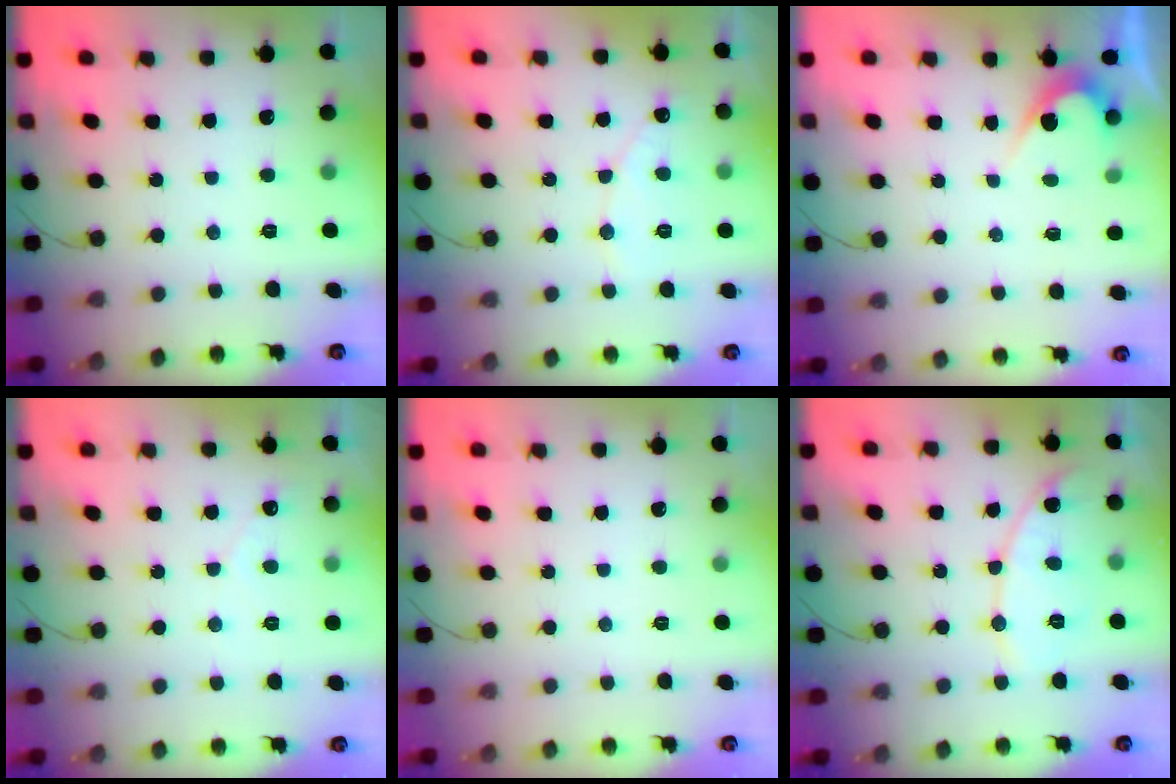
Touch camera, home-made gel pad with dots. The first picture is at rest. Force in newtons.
{"total": 5.7, "press": 5.7, "slide": 0.5}
{"total": 3.1, "press": 3.1, "slide": 0.2}
{"total": 1.6, "press": 1.6, "slide": 0.1}
{"total": 0.0}
{"total": 9.3, "press": 9.3, "slide": 0.8}